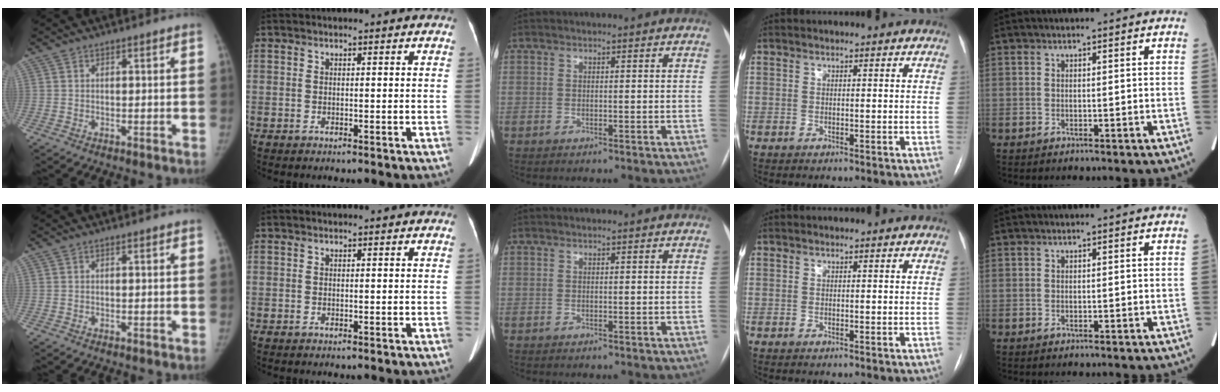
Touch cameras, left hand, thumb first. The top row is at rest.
{}